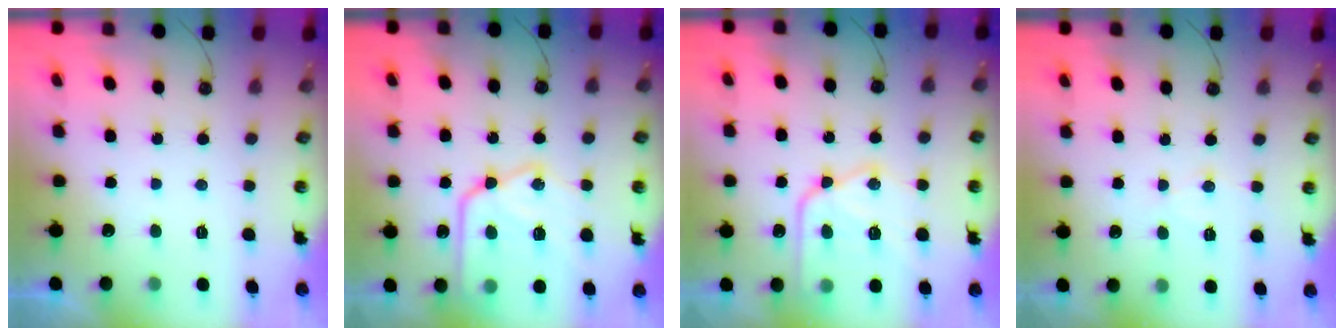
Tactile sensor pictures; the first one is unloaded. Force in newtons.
{"total": 19.9, "press": 19.8, "slide": 2.0}
{"total": 16.4, "press": 16.3, "slide": 1.6}
{"total": 6.0, "press": 6.0, "slide": 0.3}